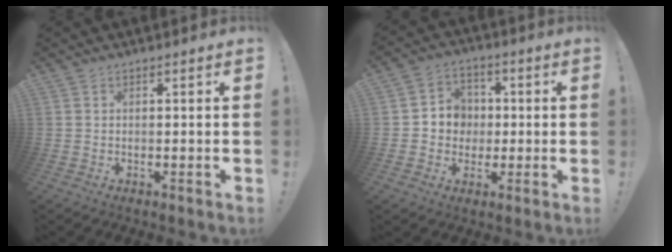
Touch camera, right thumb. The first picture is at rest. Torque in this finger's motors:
{"motor_torque": [0.62, 0.60, 0.30, -0.19, -0.01]}